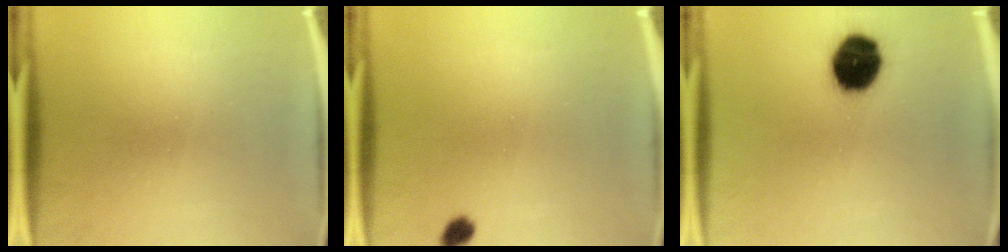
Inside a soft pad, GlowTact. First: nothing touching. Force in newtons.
{"total": 1.9}
{"total": 14.4}